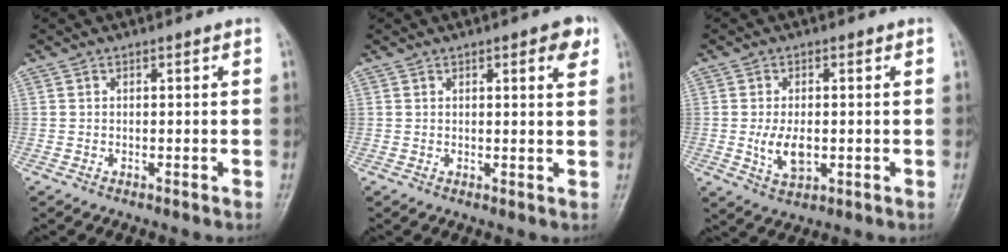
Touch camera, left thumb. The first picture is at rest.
{"total": 4.2, "force": [2.1, 1.3, 3.4], "torque": [-0.034, -0.007, 0.023]}
{"total": 5.9, "force": [-0.6, 3.5, 4.7], "torque": [-0.080, -0.009, -0.006]}